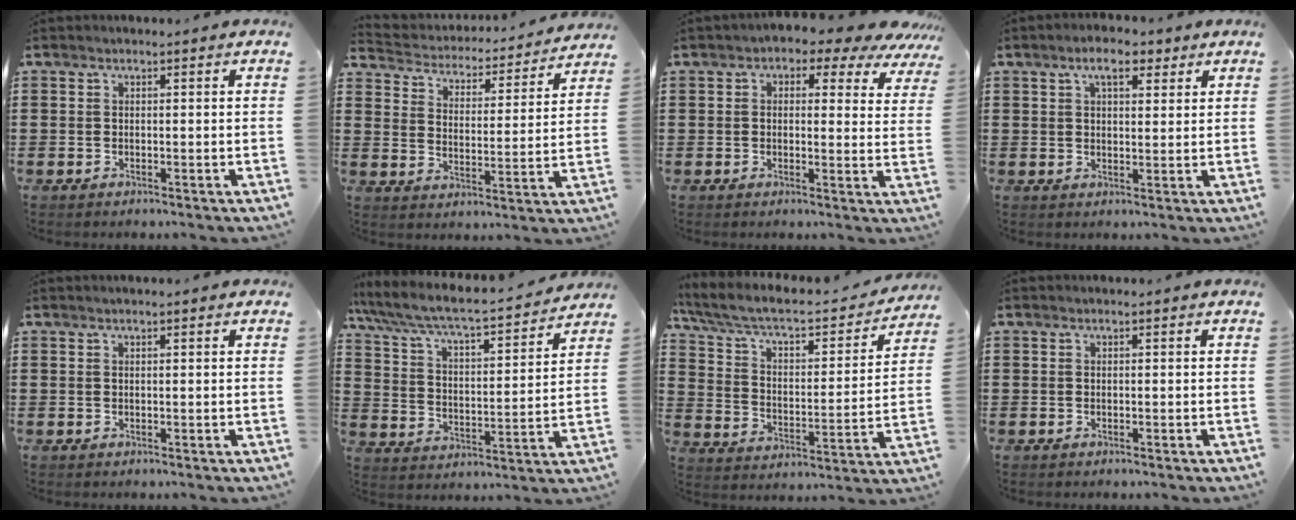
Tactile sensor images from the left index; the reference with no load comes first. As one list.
[{"total": 3.3, "force": [3.3, 0.3, -0.1], "torque": [-0.022, -0.032, 0.049]}, {"total": 3.0, "force": [1.8, 1.6, 1.7], "torque": [-0.030, -0.015, 0.021]}, {"total": 5.7, "force": [3.7, 2.0, 3.8], "torque": [-0.066, 0.003, 0.062]}, {"total": 0.6, "force": [0.3, -0.1, 0.4], "torque": [-0.008, -0.001, 0.006]}, {"total": 5.7, "force": [5.2, 0.2, 2.3], "torque": [-0.071, -0.046, 0.077]}, {"total": 5.9, "force": [4.7, 1.5, 3.3], "torque": [-0.086, -0.036, 0.073]}, {"total": 0.0}]